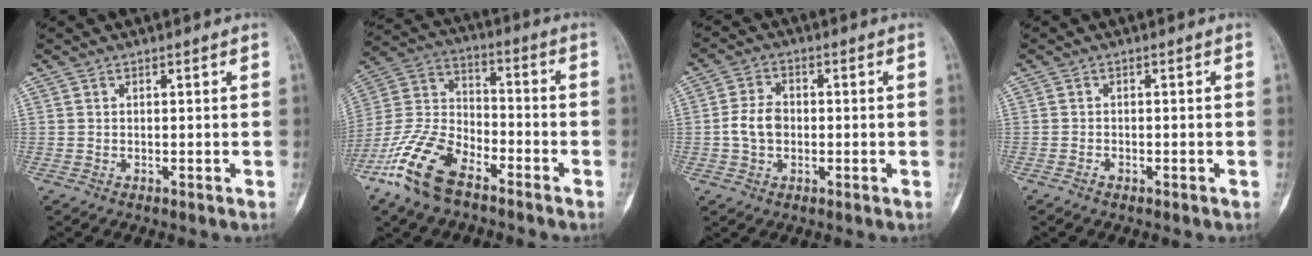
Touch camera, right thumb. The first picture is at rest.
{"total": 15.9, "force": [-10.0, 7.5, 9.8], "torque": [-0.203, 0.046, -0.202]}
{"total": 5.7, "force": [-0.6, 4.2, 3.8], "torque": [-0.066, 0.014, -0.015]}
{"total": 0.9, "force": [-0.6, 0.5, 0.4], "torque": [-0.006, 0.002, -0.013]}